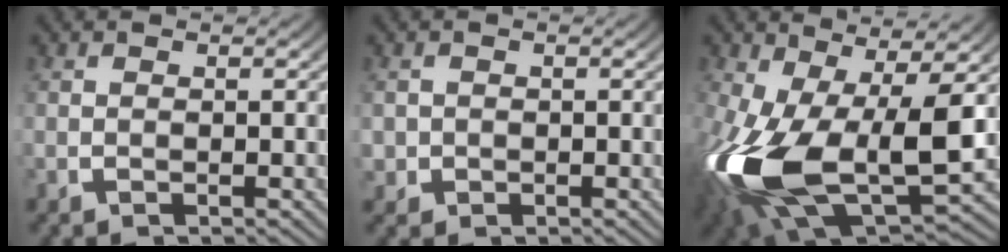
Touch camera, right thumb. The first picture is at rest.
{"total": 1.7, "force": [-0.3, 1.6, 0.3], "torque": [-0.009, -0.012, 0.000]}
{"total": 16.8, "force": [-2.5, 10.0, 13.2], "torque": [-0.316, -0.072, -0.004]}